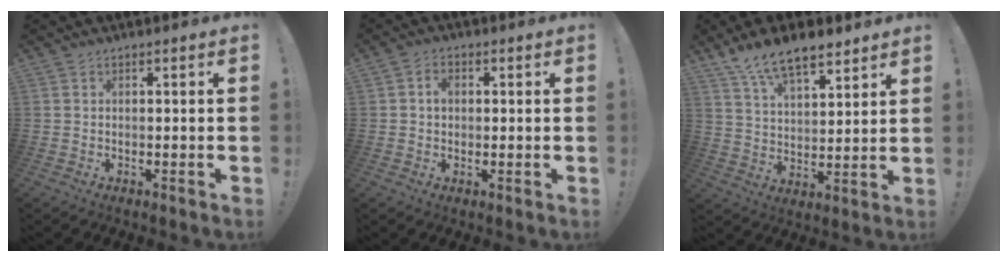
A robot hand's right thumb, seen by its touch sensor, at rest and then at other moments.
{"total": 3.1, "force": [0.3, 2.4, 1.9], "torque": [-0.014, -0.002, 0.000]}
{"total": 11.8, "force": [8.8, 4.7, 6.3], "torque": [-0.104, -0.051, 0.161]}